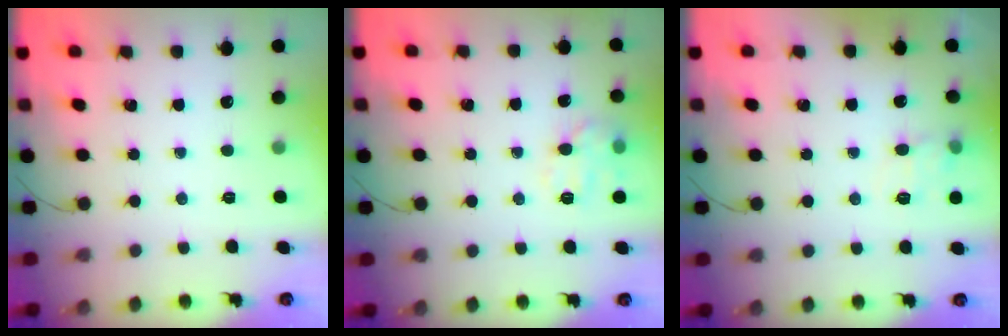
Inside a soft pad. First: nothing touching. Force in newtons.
{"total": 9.8, "press": 9.8, "slide": 0.2}
{"total": 8.0, "press": 7.8, "slide": 1.9}